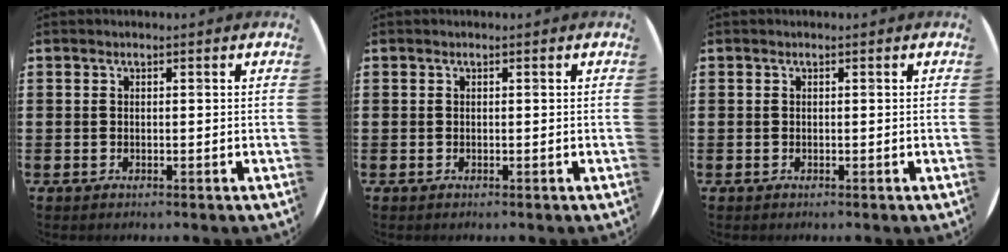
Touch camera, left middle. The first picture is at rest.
{"total": 0.0}
{"total": 0.0}